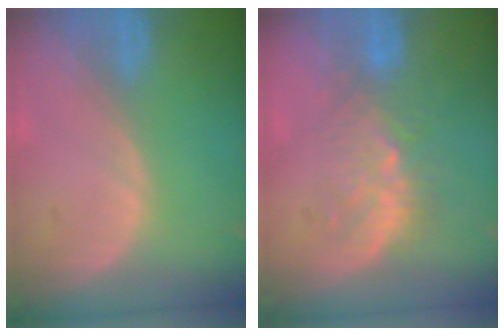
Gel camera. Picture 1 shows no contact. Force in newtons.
{"total": 6.3, "press": 6.1, "slide": 1.8}